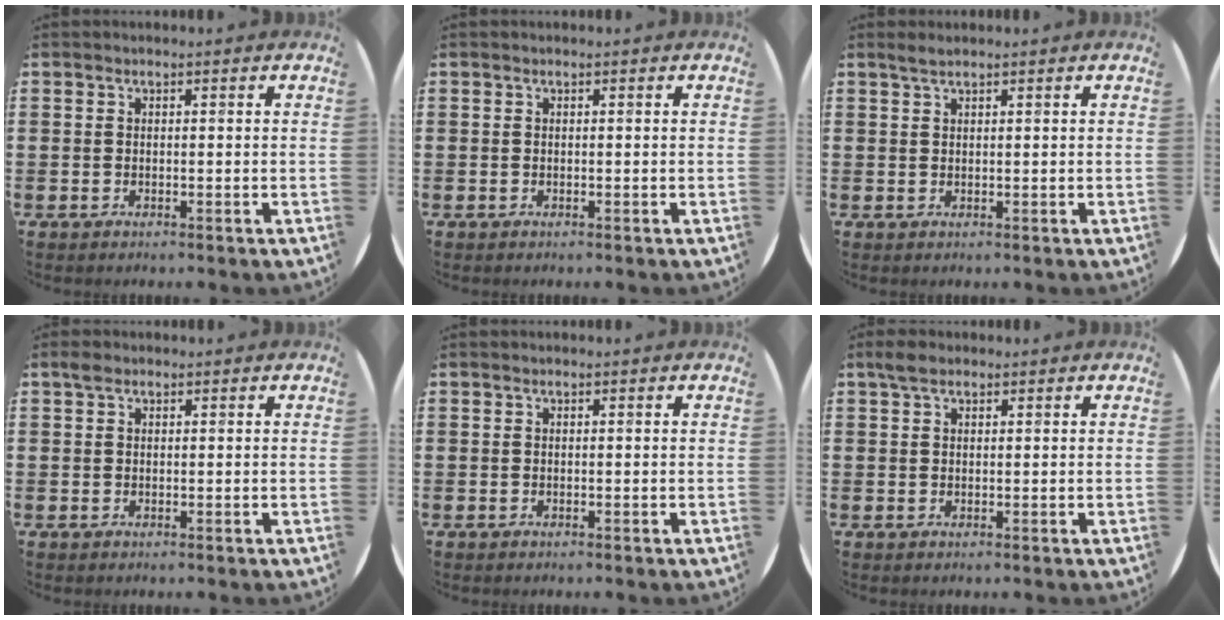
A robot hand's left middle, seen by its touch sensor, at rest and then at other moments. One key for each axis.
{"total": 0.0}
{"total": 1.1, "fx": 0.9, "fy": 0.0, "fz": 0.5, "tx": -0.011, "ty": 0.002, "tz": 0.017}
{"total": 1.1, "fx": 0.7, "fy": 0.7, "fz": 0.4, "tx": -0.001, "ty": 0.002, "tz": 0.012}
{"total": 0.0}
{"total": 2.0, "fx": 1.5, "fy": 1.0, "fz": 0.9, "tx": -0.012, "ty": 0.004, "tz": 0.027}